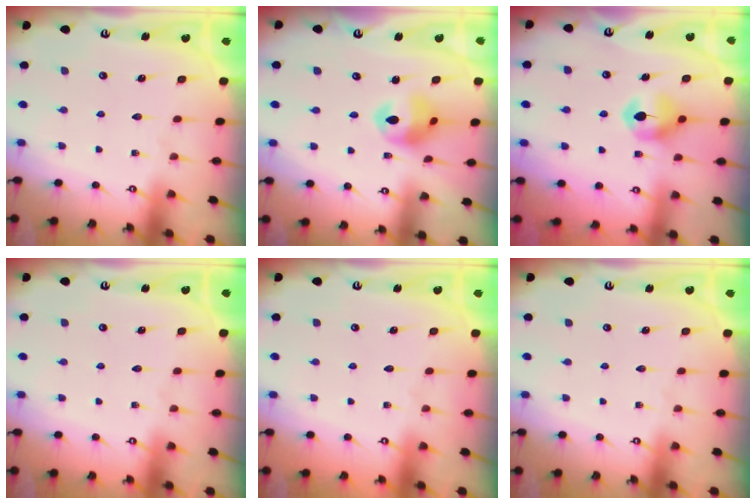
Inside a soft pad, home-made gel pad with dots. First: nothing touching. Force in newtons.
{"total": 11.8, "press": 11.7, "slide": 1.3}
{"total": 7.4, "press": 7.4, "slide": 0.6}
{"total": 0.0}
{"total": 0.0}
{"total": 0.0}